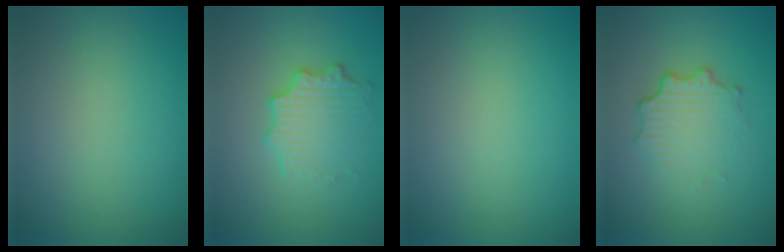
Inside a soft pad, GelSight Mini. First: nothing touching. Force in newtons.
{"total": 2.9, "press": 2.8, "slide": 0.5}
{"total": 0.0}
{"total": 3.5, "press": 2.5, "slide": 2.4}